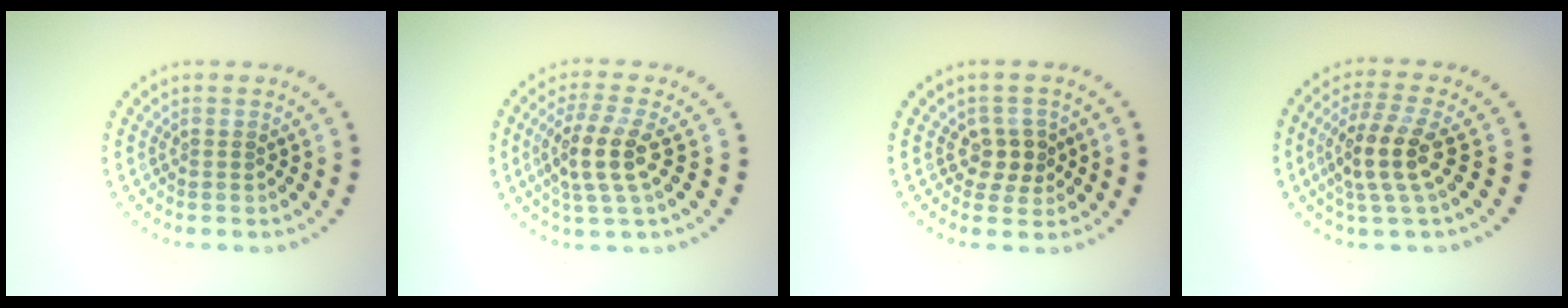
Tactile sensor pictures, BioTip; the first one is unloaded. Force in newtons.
{"total": 3.9, "press": 3.5, "slide": 1.9}
{"total": 2.2, "press": 2.1, "slide": 0.8}
{"total": 4.3, "press": 3.7, "slide": 2.1}